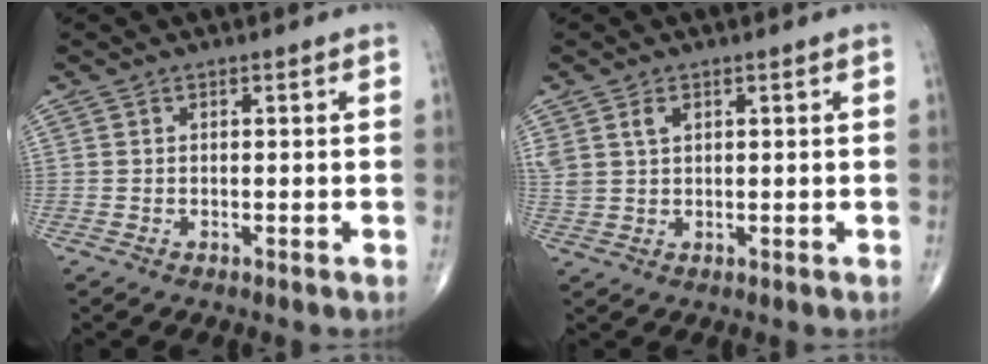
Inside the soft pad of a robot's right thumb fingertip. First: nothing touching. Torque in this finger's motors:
{"motor_torque": [0.47, 0.33, 0.45, 0.26, -0.02]}